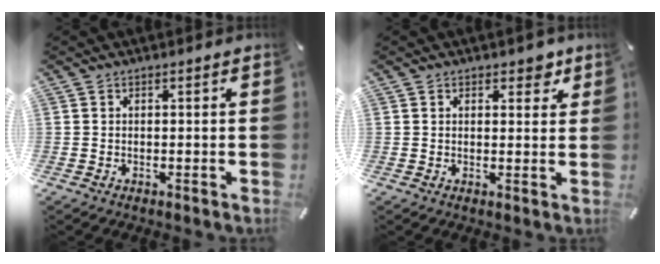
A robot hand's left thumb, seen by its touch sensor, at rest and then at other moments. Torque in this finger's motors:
{"motor_torque": [0.00, -0.48, 0.09, -0.05, -0.07]}